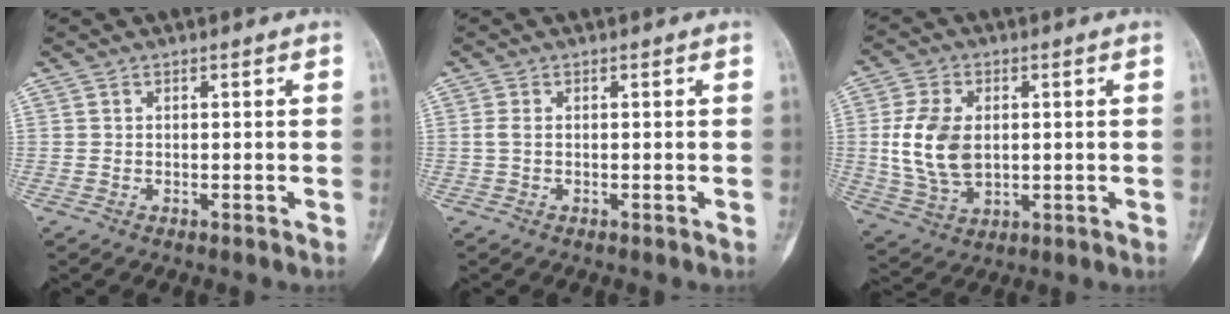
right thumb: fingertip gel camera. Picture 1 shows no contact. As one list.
[{"total": 1.1, "force": [0.0, 0.5, 1.0], "torque": [-0.026, -0.002, -0.001]}, {"total": 11.7, "force": [0.8, 7.6, 8.8], "torque": [-0.170, -0.005, 0.026]}]